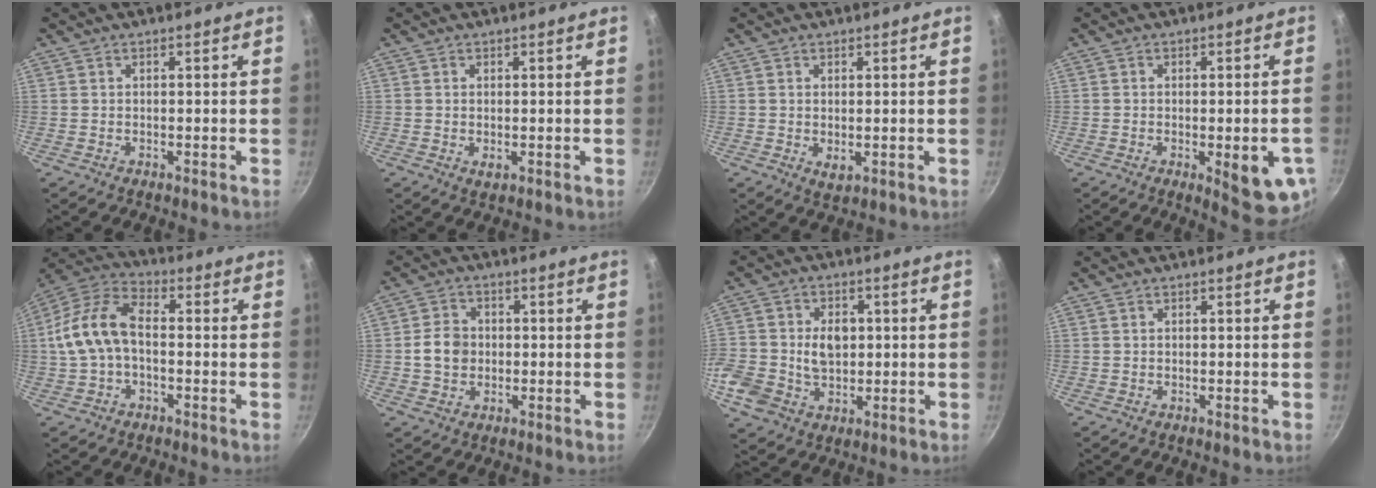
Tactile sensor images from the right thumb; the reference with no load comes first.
{"total": 1.3, "force": [0.0, 0.6, 1.1], "torque": [-0.019, -0.004, 0.001]}
{"total": 2.2, "force": [0.3, 1.2, 1.8], "torque": [-0.030, -0.009, 0.007]}
{"total": 10.5, "force": [-3.0, 3.1, 9.5], "torque": [-0.091, 0.001, -0.030]}
{"total": 12.0, "force": [-0.7, 7.1, 9.7], "torque": [-0.180, 0.042, -0.028]}
{"total": 6.1, "force": [-0.2, 5.1, 3.2], "torque": [-0.037, 0.012, -0.009]}
{"total": 12.5, "force": [-0.7, 9.9, 7.6], "torque": [-0.145, 0.012, -0.012]}
{"total": 0.0}